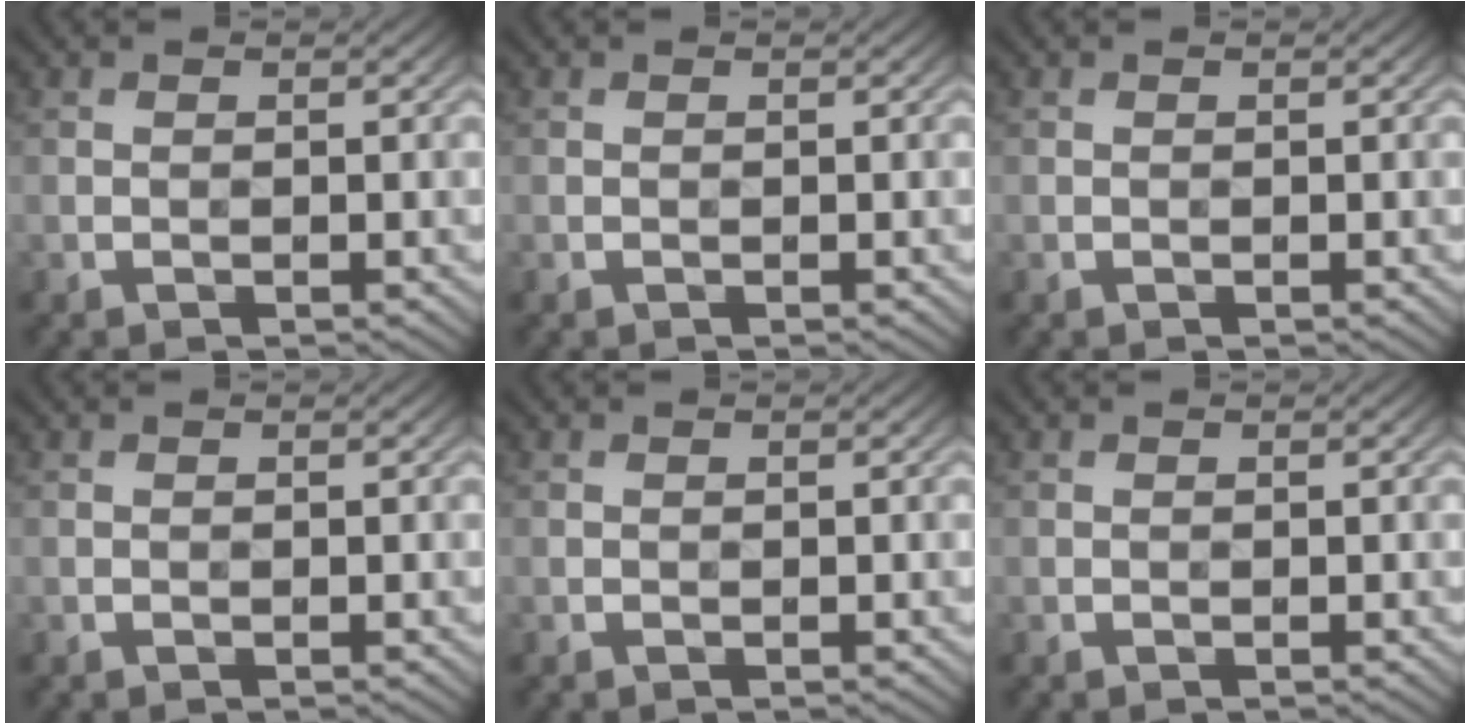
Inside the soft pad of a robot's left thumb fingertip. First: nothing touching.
{"total": 0.0}
{"total": 0.0}
{"total": 0.0}
{"total": 0.0}
{"total": 0.0}